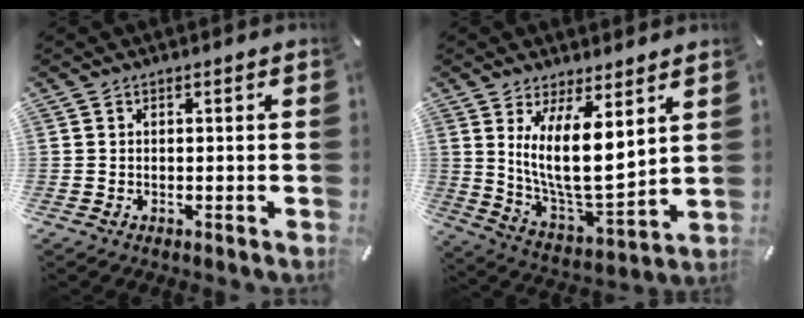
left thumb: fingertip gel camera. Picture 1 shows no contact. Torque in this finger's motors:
{"motor_torque": [1.82, -0.04, 1.86, -0.92, 0.80]}